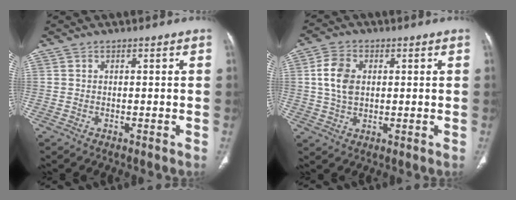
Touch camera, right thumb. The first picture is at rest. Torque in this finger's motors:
{"motor_torque": [-0.18, 1.20, 0.27, -0.45, 0.20]}